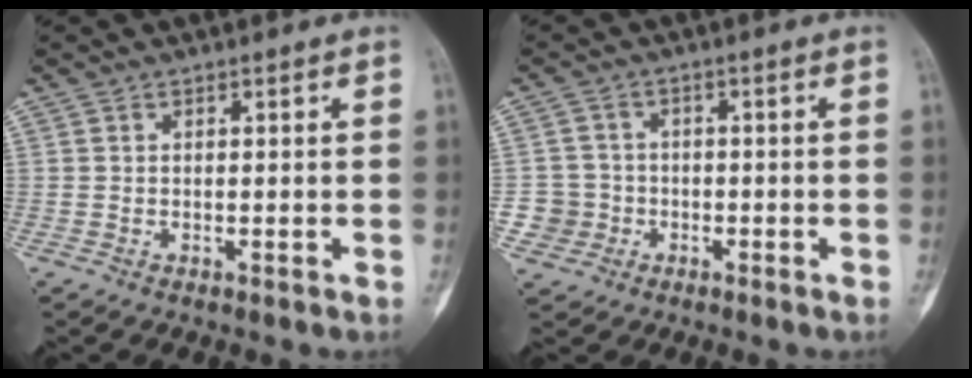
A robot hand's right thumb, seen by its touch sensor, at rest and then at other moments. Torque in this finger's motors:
{"motor_torque": [0.12, -0.66, -0.05, -0.19, -0.01]}